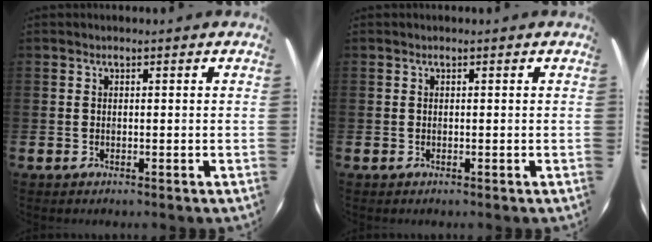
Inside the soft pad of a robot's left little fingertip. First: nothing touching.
{"total": 0.0}